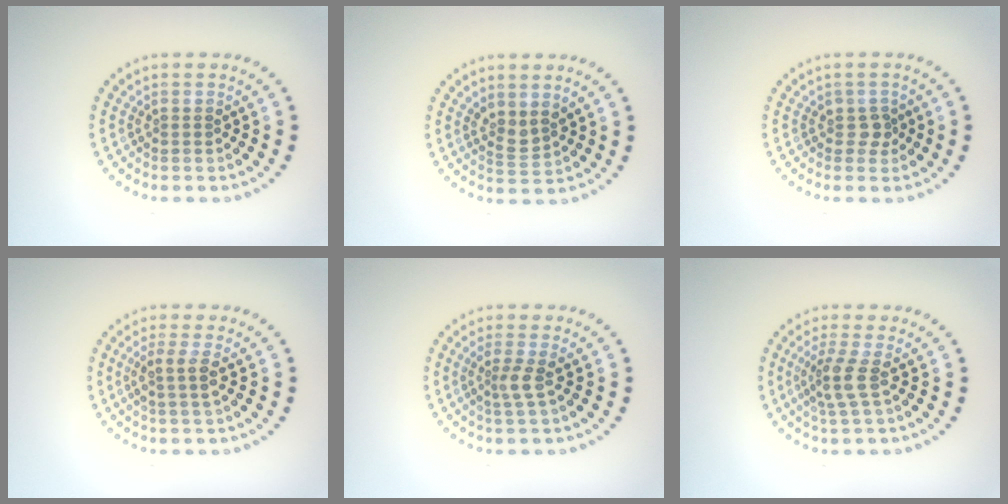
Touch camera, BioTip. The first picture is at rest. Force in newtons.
{"total": 1.9, "press": 1.5, "slide": 1.2}
{"total": 1.3, "press": 1.1, "slide": 0.7}
{"total": 2.0, "press": 1.7, "slide": 1.0}
{"total": 1.8, "press": 1.4, "slide": 1.2}
{"total": 2.5, "press": 1.9, "slide": 1.6}